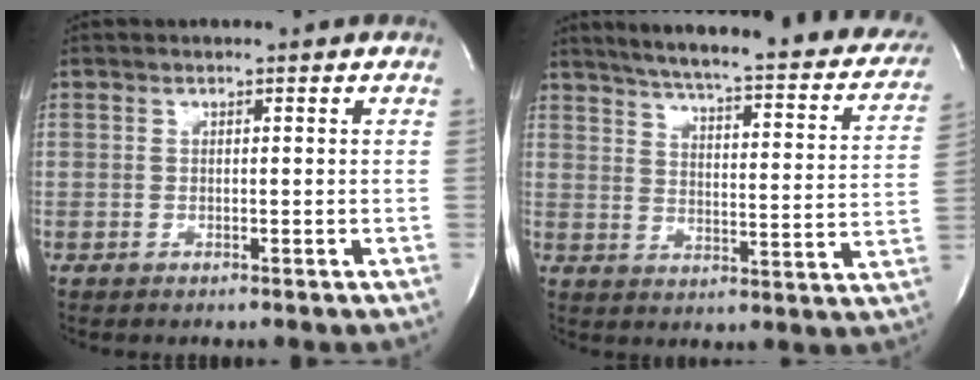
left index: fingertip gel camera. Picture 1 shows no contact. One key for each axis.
{"total": 28.5, "fx": 23.9, "fy": 5.0, "fz": 14.7, "tx": -0.214, "ty": -0.041, "tz": 0.282}